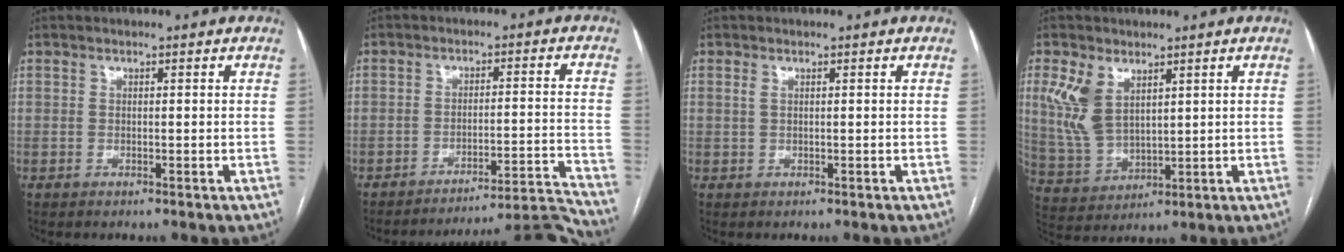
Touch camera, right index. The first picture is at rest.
{"total": 14.2, "force": [-13.9, -2.6, 0.4], "torque": [0.021, 0.019, -0.186]}
{"total": 0.7, "force": [0.3, 0.2, 0.6], "torque": [-0.018, 0.006, 0.008]}
{"total": 8.2, "force": [3.8, 4.6, 5.6], "torque": [-0.135, 0.009, 0.088]}